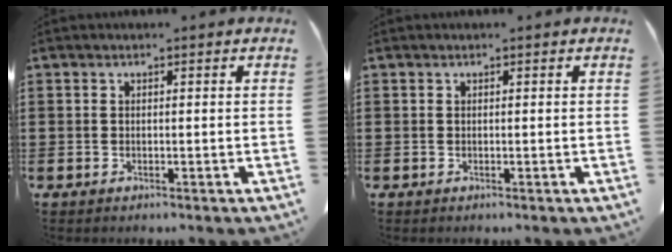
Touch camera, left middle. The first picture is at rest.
{"total": 0.0}